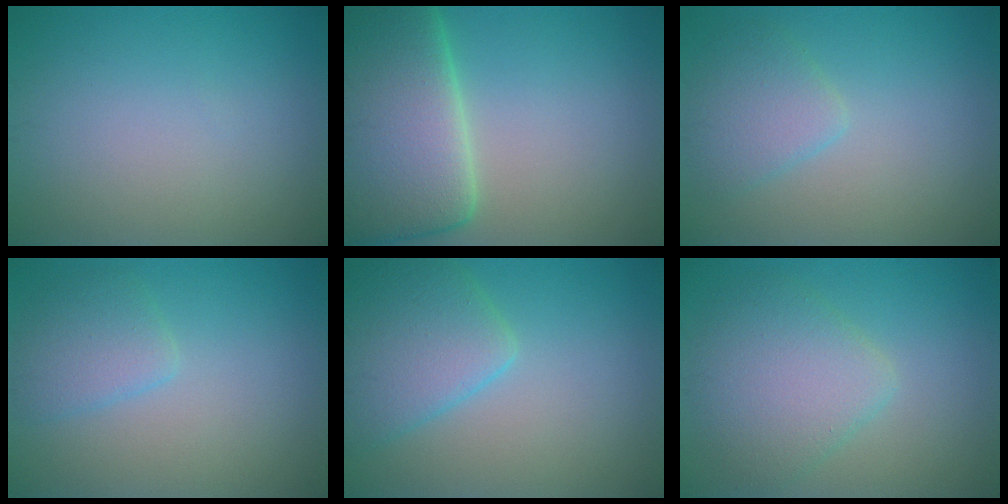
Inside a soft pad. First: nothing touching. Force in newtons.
{"total": 12.5, "press": 12.5, "slide": 0.7}
{"total": 2.8, "press": 2.8, "slide": 0.2}
{"total": 2.6, "press": 2.6, "slide": 0.2}
{"total": 5.3, "press": 5.3, "slide": 0.3}
{"total": 5.0, "press": 5.0, "slide": 0.2}